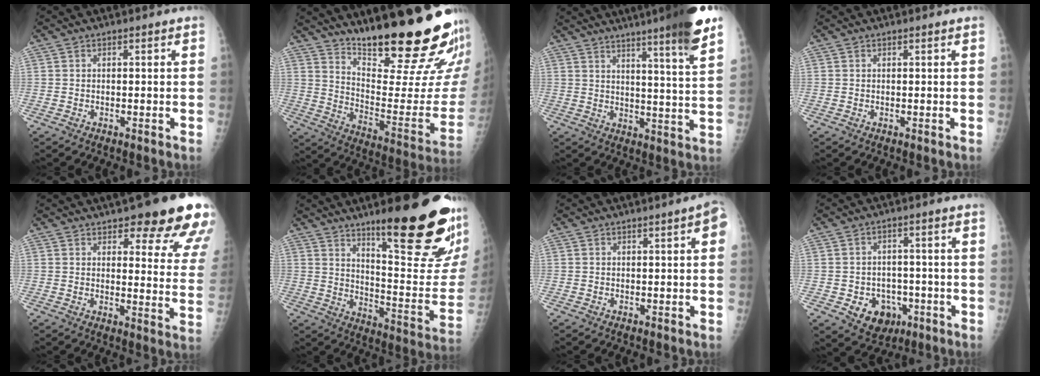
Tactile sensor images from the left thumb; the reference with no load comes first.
{"total": 26.5, "force": [20.6, 3.9, 16.2], "torque": [-0.213, -0.158, 0.298]}
{"total": 16.6, "force": [11.8, 0.5, 11.6], "torque": [-0.151, -0.053, 0.150]}
{"total": 0.0}
{"total": 18.6, "force": [12.7, 5.5, 12.5], "torque": [-0.110, -0.054, 0.142]}
{"total": 26.4, "force": [16.0, 5.4, 20.3], "torque": [-0.241, -0.093, 0.242]}
{"total": 3.2, "force": [0.7, 0.7, 3.0], "torque": [-0.031, 0.006, 0.002]}
{"total": 8.8, "force": [-3.4, 7.1, 4.1], "torque": [-0.031, 0.026, -0.039]}